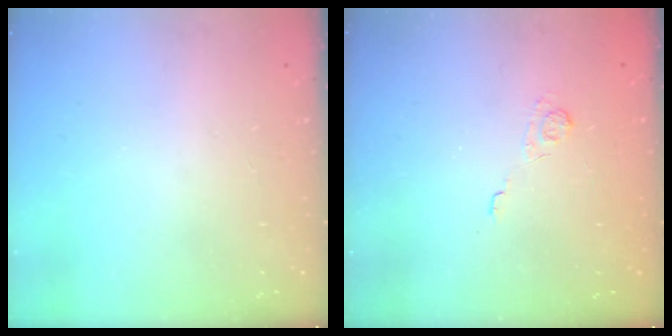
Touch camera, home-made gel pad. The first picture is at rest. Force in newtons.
{"total": 1.9, "press": 1.3, "slide": 1.3}